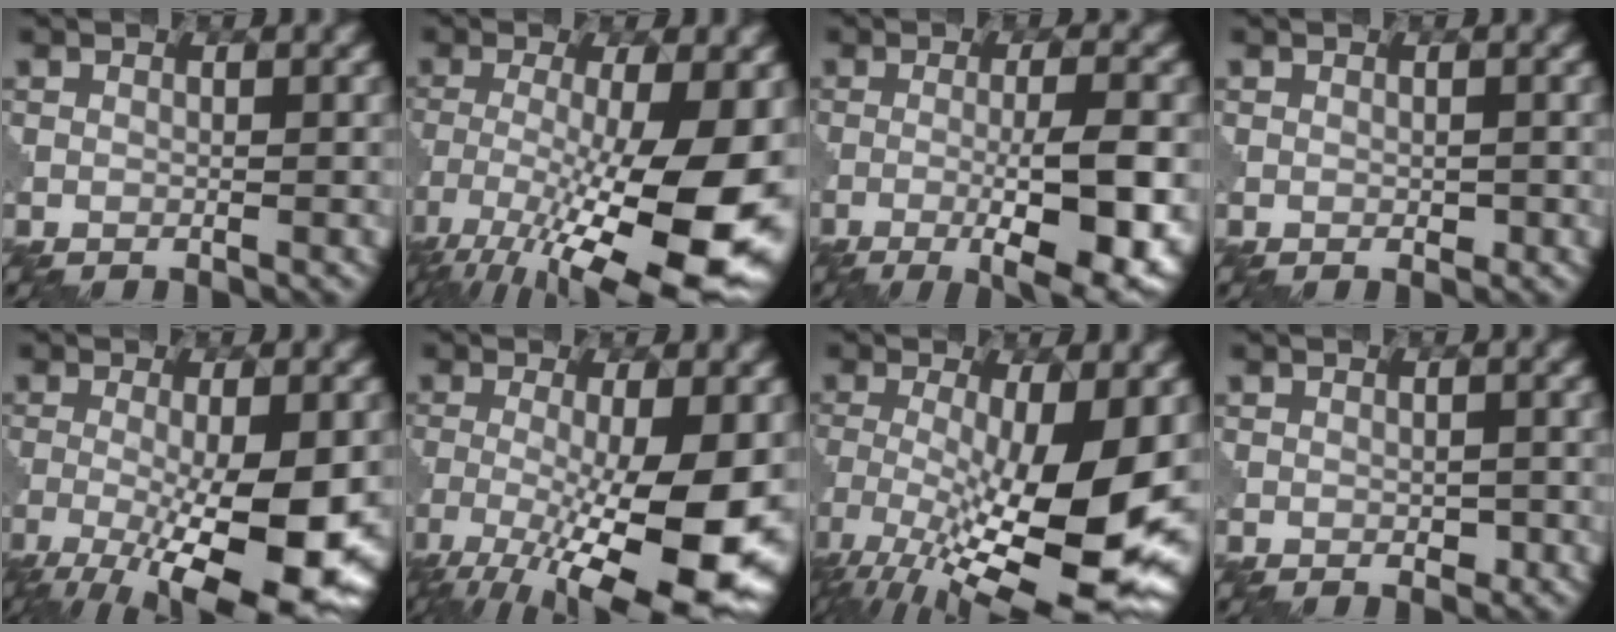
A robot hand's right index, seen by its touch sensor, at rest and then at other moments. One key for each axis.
{"total": 14.1, "fx": -6.1, "fy": 3.9, "fz": 12.1, "tx": -0.213, "ty": -0.019, "tz": -0.098}
{"total": 9.0, "fx": -2.7, "fy": 1.9, "fz": 8.3, "tx": -0.122, "ty": -0.003, "tz": -0.038}
{"total": 0.5, "fx": 0.0, "fy": 0.4, "fz": 0.3, "tx": -0.003, "ty": -0.002, "tz": -0.001}
{"total": 12.0, "fx": -3.6, "fy": 3.3, "fz": 10.9, "tx": -0.179, "ty": -0.021, "tz": -0.047}
{"total": 13.5, "fx": -4.4, "fy": 3.9, "fz": 12.1, "tx": -0.194, "ty": -0.024, "tz": -0.065}
{"total": 14.7, "fx": -4.5, "fy": 4.3, "fz": 13.3, "tx": -0.225, "ty": -0.019, "tz": -0.068}
{"total": 0.8, "fx": -0.1, "fy": 0.6, "fz": 0.6, "tx": -0.007, "ty": -0.004, "tz": -0.001}